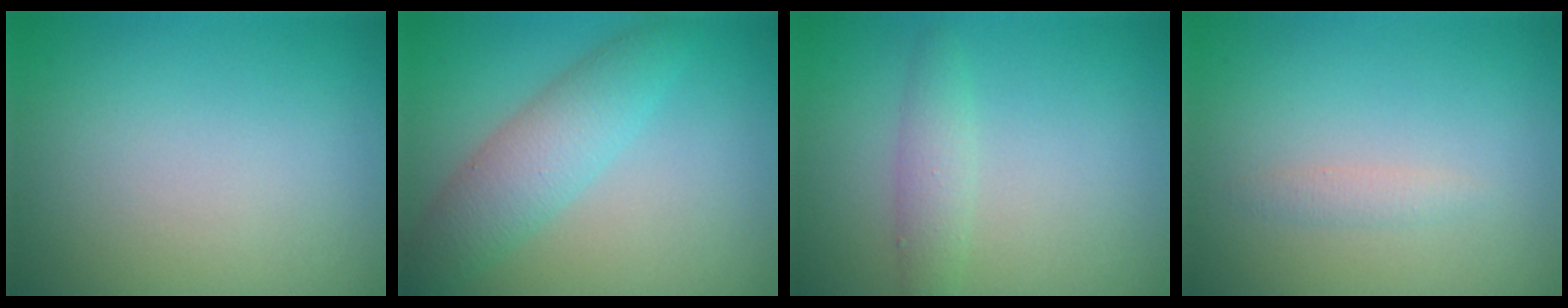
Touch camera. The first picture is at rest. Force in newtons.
{"total": 4.4, "press": 4.4, "slide": 0.2}
{"total": 1.9, "press": 1.9, "slide": 0.1}
{"total": 0.9, "press": 0.9, "slide": 0.0}